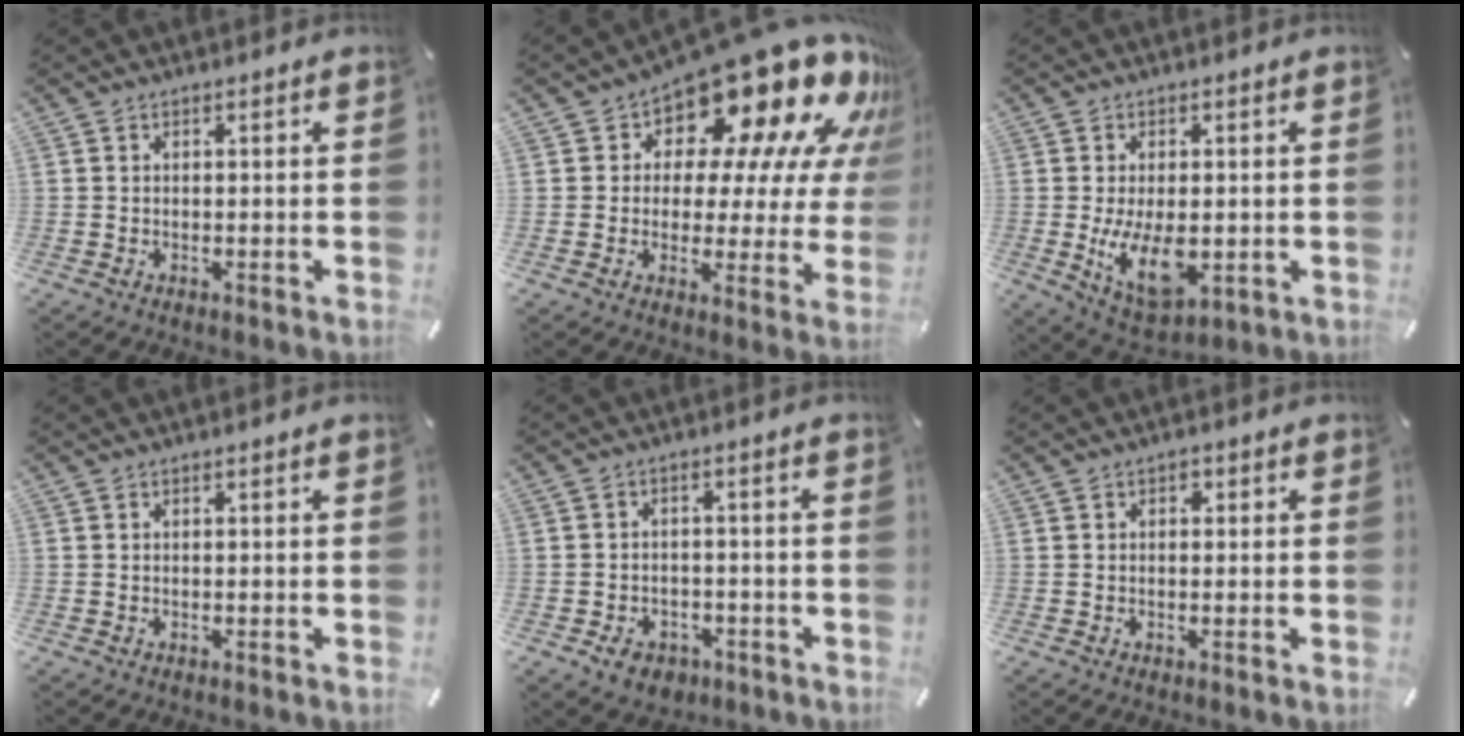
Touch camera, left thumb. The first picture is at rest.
{"total": 20.6, "force": [14.9, 8.3, 11.6], "torque": [-0.172, -0.122, 0.247]}
{"total": 11.7, "force": [-1.4, 6.8, 9.5], "torque": [-0.173, -0.015, -0.017]}
{"total": 0.0}
{"total": 5.1, "force": [-2.7, 3.9, 1.9], "torque": [-0.030, 0.010, -0.051]}
{"total": 0.9, "force": [0.2, 0.8, 0.3], "torque": [0.000, 0.003, 0.001]}